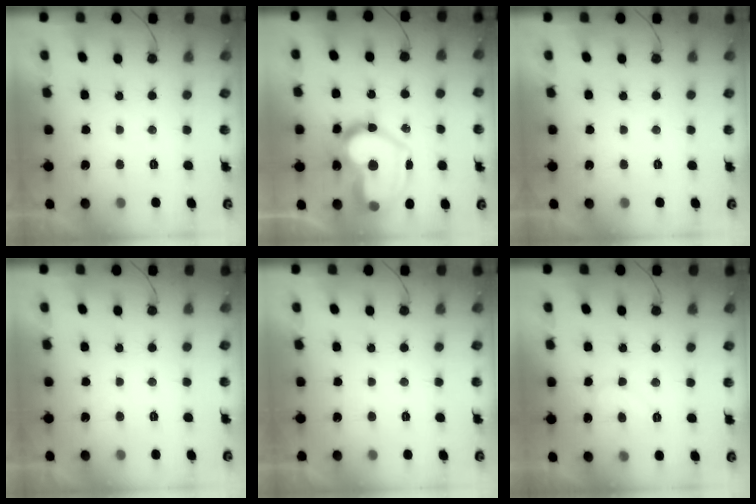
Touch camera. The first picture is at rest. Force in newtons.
{"total": 25.9, "press": 25.8, "slide": 2.4}
{"total": 0.0}
{"total": 1.9, "press": 1.9, "slide": 0.0}
{"total": 1.7, "press": 1.7, "slide": 0.0}
{"total": 5.2, "press": 5.2, "slide": 0.1}